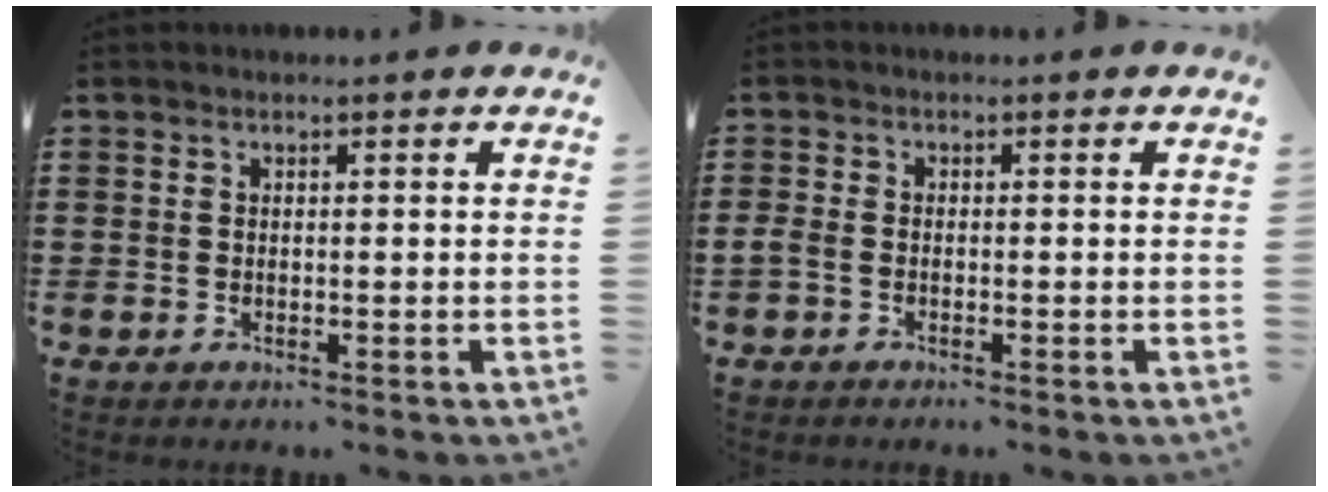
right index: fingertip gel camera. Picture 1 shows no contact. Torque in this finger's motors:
{"motor_torque": [1.24, 0.91, 0.13, 0.01]}